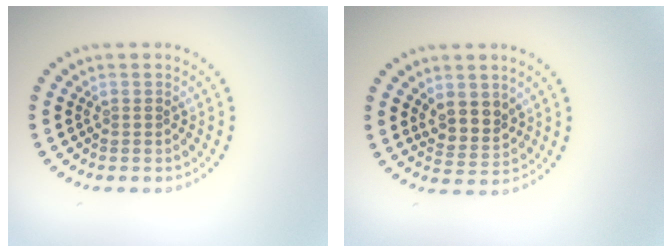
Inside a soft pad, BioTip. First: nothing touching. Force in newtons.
{"total": 3.0, "press": 2.6, "slide": 1.4}